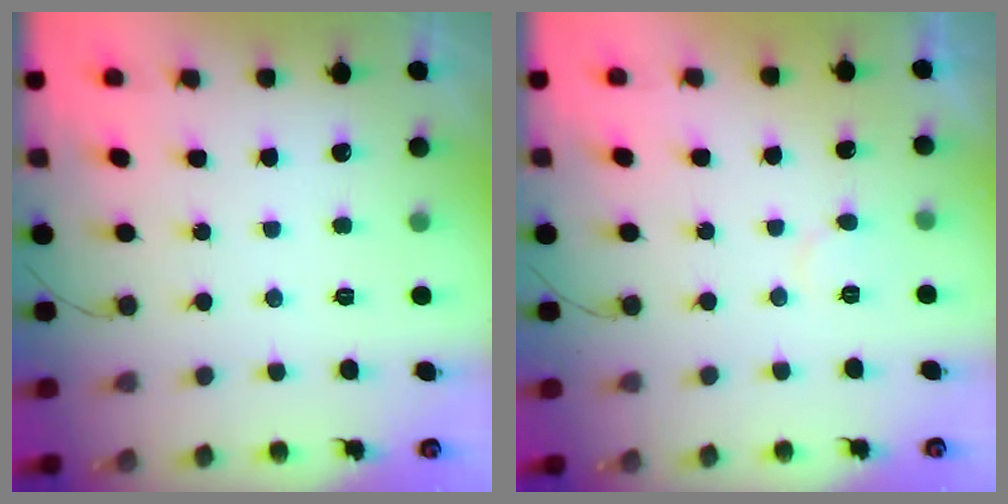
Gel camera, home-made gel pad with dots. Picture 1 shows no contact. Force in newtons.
{"total": 3.5, "press": 3.5, "slide": 0.4}